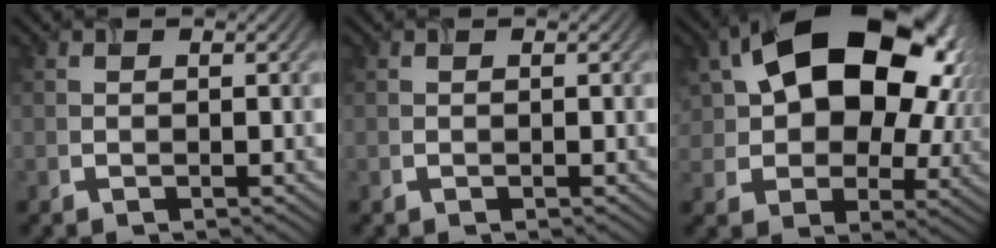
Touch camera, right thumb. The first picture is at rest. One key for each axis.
{"total": 0.0}
{"total": 19.8, "fx": 5.7, "fy": 13.1, "fz": 13.6, "tx": -0.215, "ty": 0.005, "tz": 0.112}